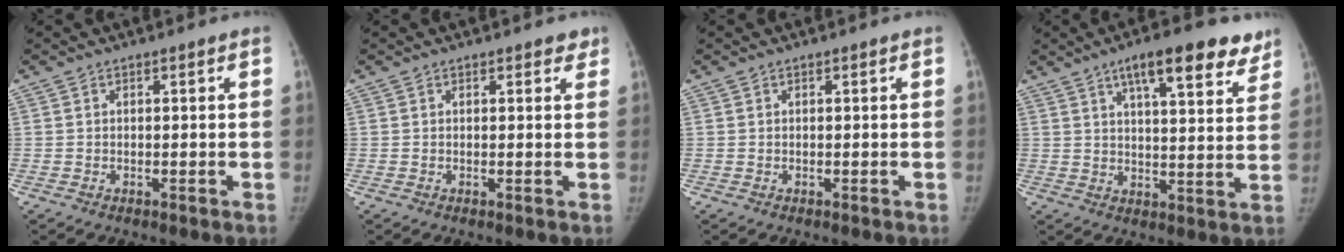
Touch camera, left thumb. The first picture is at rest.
{"total": 1.8, "force": [1.3, 0.9, 0.7], "torque": [0.012, -0.005, 0.009]}
{"total": 0.0}
{"total": 14.5, "force": [9.2, 4.5, 10.2], "torque": [-0.108, -0.033, 0.131]}